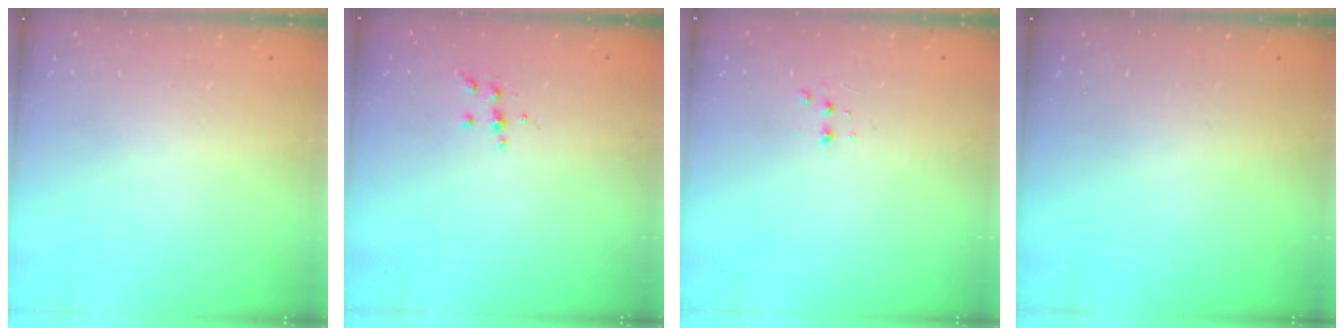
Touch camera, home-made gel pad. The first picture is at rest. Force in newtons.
{"total": 4.0, "press": 3.8, "slide": 1.0}
{"total": 3.1, "press": 3.0, "slide": 0.6}
{"total": 0.0}